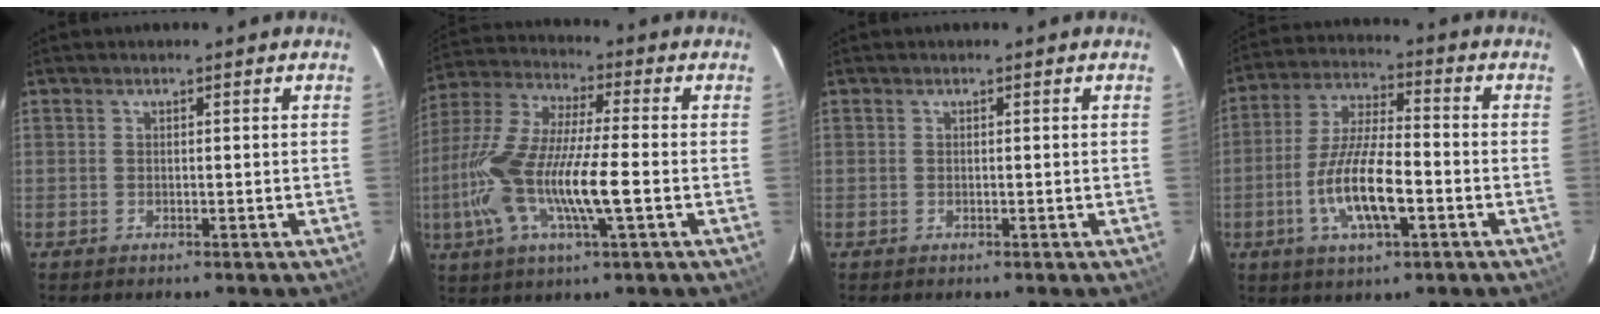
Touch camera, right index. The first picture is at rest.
{"total": 17.8, "force": [-3.9, 3.4, 17.0], "torque": [-0.352, -0.009, -0.078]}
{"total": 0.0}
{"total": 12.7, "force": [-4.1, 3.7, 11.5], "torque": [-0.233, -0.007, -0.074]}